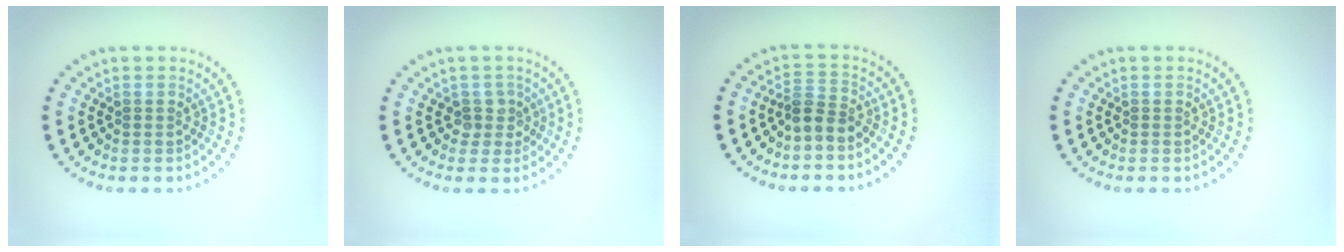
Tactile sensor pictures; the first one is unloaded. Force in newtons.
{"total": 1.8, "press": 1.4, "slide": 1.2}
{"total": 2.3, "press": 1.8, "slide": 1.5}
{"total": 0.0}